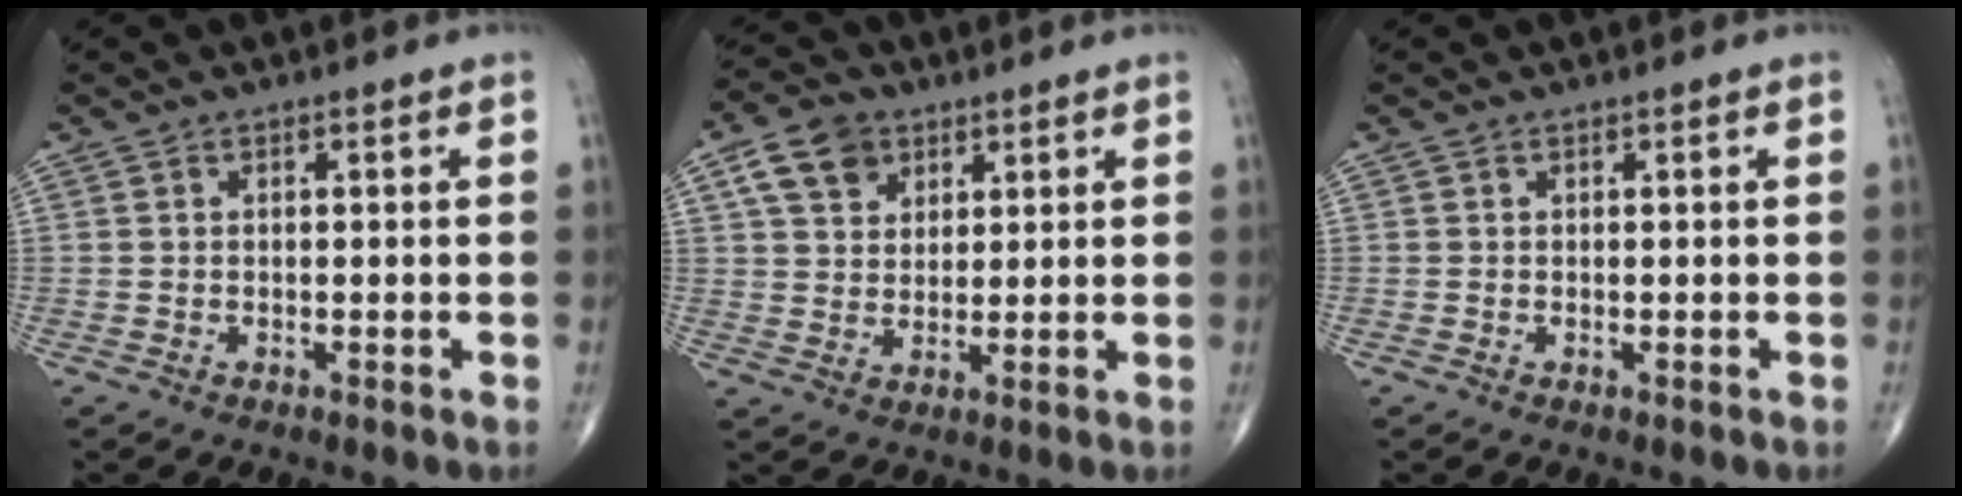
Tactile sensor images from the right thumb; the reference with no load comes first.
{"total": 8.1, "force": [4.2, 5.7, 3.8], "torque": [-0.048, -0.014, 0.077]}
{"total": 0.0}